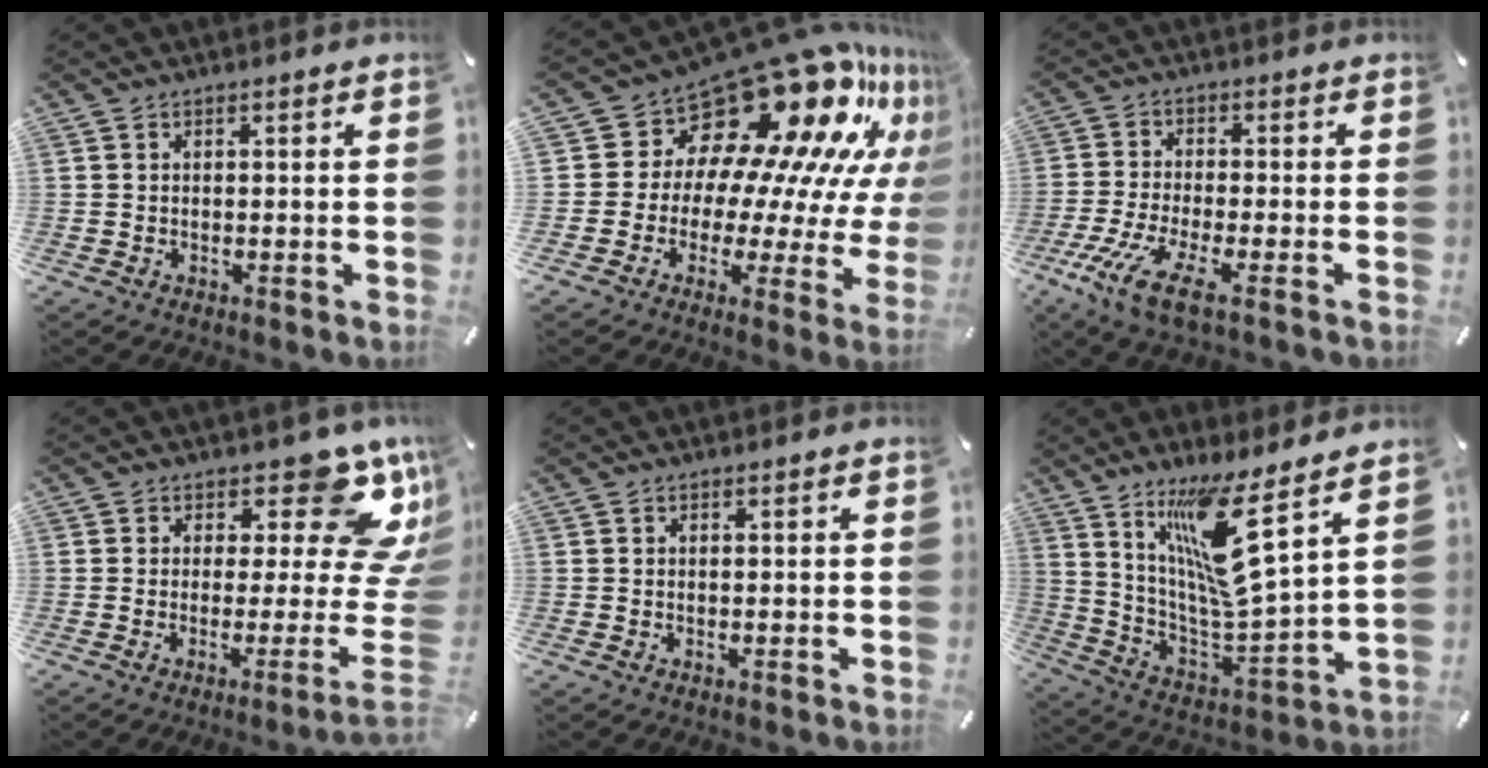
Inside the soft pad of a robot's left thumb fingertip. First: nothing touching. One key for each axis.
{"total": 23.7, "fx": 16.5, "fy": 12.2, "fz": 11.8, "tx": -0.168, "ty": -0.158, "tz": 0.294}
{"total": 9.9, "fx": -4.9, "fy": 2.3, "fz": 8.3, "tx": -0.177, "ty": -0.003, "tz": -0.092}
{"total": 14.1, "fx": 7.4, "fy": 4.8, "fz": 11.0, "tx": -0.116, "ty": -0.091, "tz": 0.121}
{"total": 0.0}
{"total": 15.5, "fx": 9.9, "fy": 2.0, "fz": 11.8, "tx": -0.228, "ty": -0.071, "tz": 0.156}